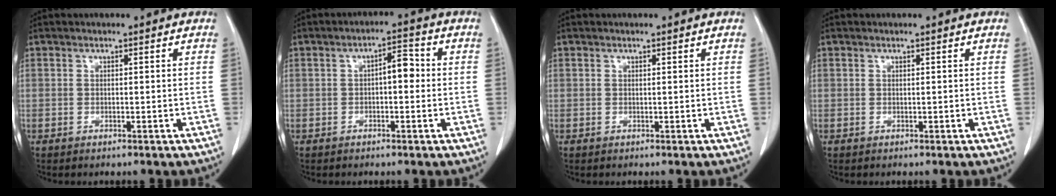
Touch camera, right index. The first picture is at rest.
{"total": 3.8, "force": [0.0, 1.5, 3.5], "torque": [-0.049, 0.022, -0.002]}
{"total": 0.0}
{"total": 0.0}